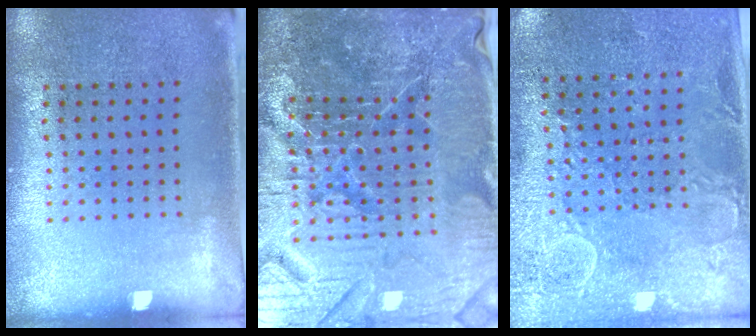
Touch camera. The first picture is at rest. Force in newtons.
{"total": 6.9, "press": 6.2, "slide": 3.0}
{"total": 2.8, "press": 2.7, "slide": 0.8}